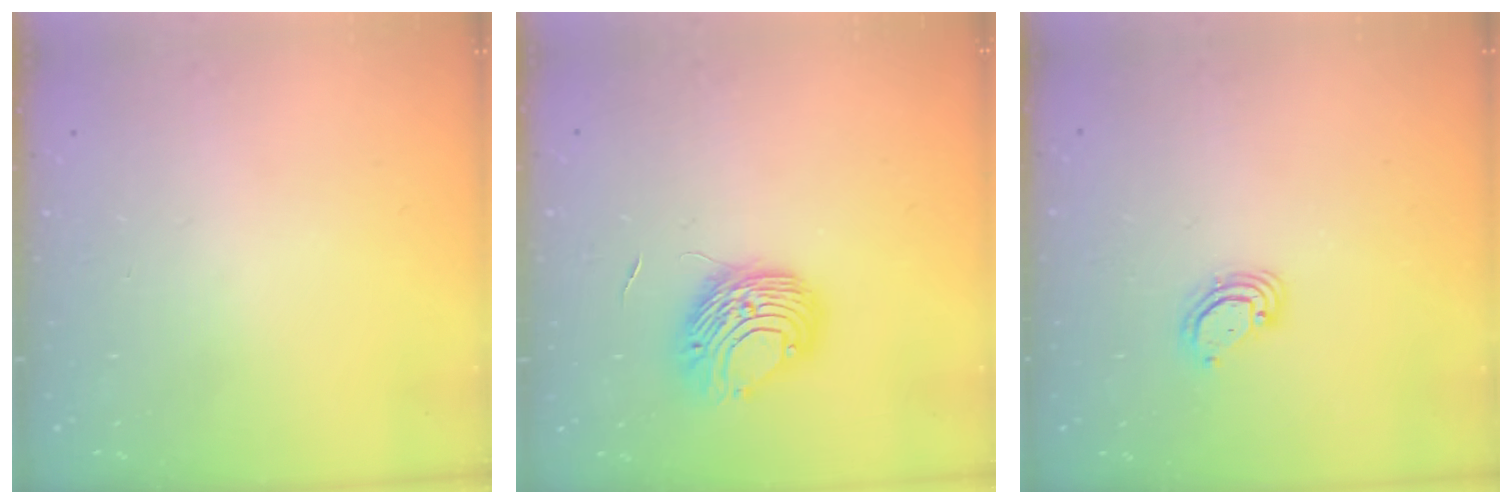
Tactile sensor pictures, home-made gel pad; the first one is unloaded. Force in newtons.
{"total": 8.8, "press": 8.8, "slide": 0.3}
{"total": 3.2, "press": 3.2, "slide": 0.2}